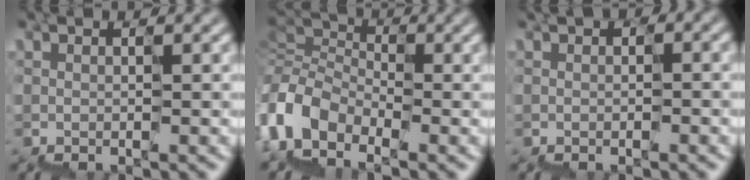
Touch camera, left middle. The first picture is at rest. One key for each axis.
{"total": 4.6, "fx": -4.2, "fy": 1.7, "fz": -0.5, "tx": -0.004, "ty": -0.008, "tz": -0.098}
{"total": 0.8, "fx": -0.2, "fy": 0.6, "fz": 0.5, "tx": -0.007, "ty": 0.010, "tz": -0.003}